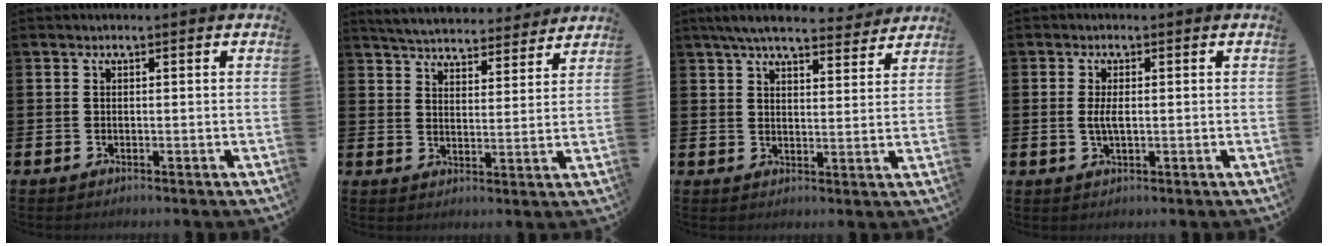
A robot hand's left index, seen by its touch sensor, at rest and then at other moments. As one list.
[{"total": 5.3, "force": [5.2, 0.8, 0.3], "torque": [-0.023, -0.039, 0.091]}, {"total": 6.5, "force": [6.0, 1.3, 2.2], "torque": [-0.049, -0.028, 0.105]}, {"total": 2.6, "force": [0.1, 1.0, 2.4], "torque": [-0.042, 0.001, -0.001]}]